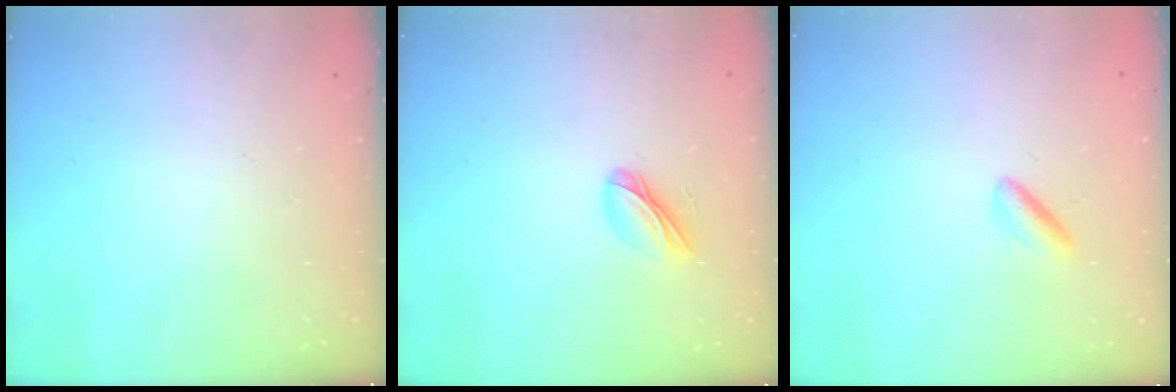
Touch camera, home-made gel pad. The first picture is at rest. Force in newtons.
{"total": 6.3, "press": 6.2, "slide": 1.2}
{"total": 2.4, "press": 2.2, "slide": 0.8}